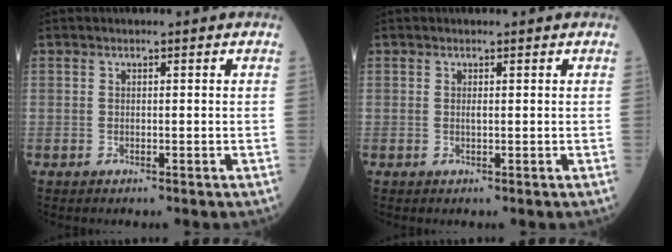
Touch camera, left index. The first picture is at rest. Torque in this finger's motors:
{"motor_torque": [0.53, -0.20, -0.01, 0.01]}